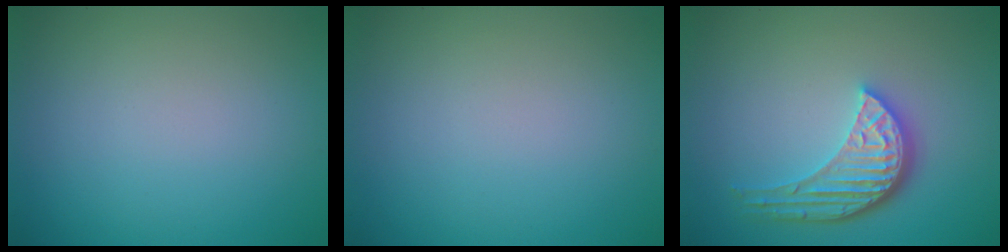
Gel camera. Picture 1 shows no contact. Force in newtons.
{"total": 0.0}
{"total": 4.7, "press": 3.7, "slide": 2.9}